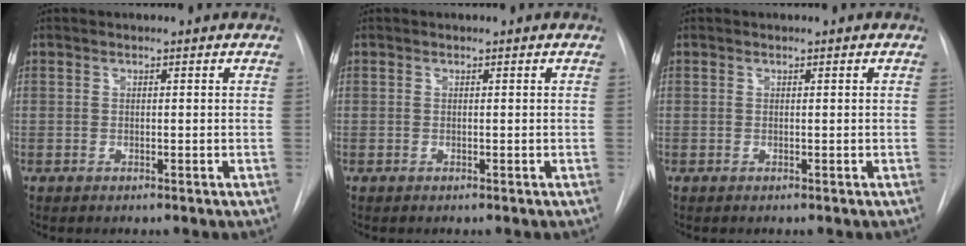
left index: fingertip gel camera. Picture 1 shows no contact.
{"total": 0.0}
{"total": 0.0}